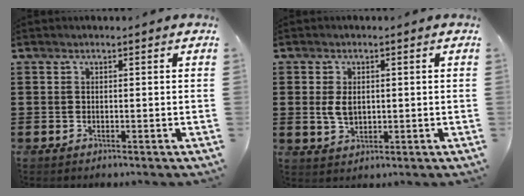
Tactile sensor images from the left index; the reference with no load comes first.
{"total": 3.7, "force": [0.3, 2.3, 2.8], "torque": [-0.074, 0.003, 0.001]}